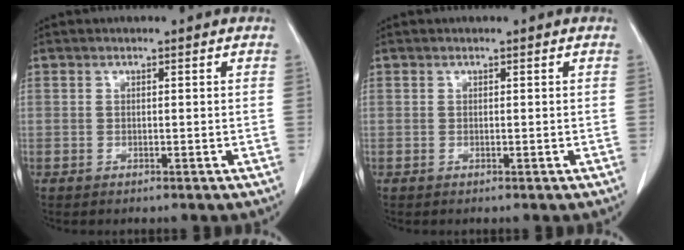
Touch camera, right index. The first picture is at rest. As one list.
[{"total": 0.0}]